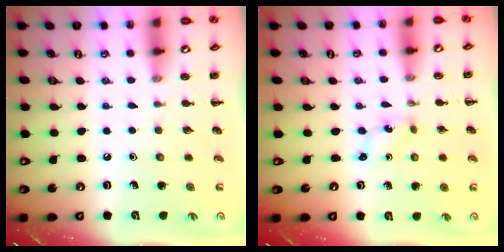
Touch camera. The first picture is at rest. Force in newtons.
{"total": 0.6, "press": 0.5, "slide": 0.2}